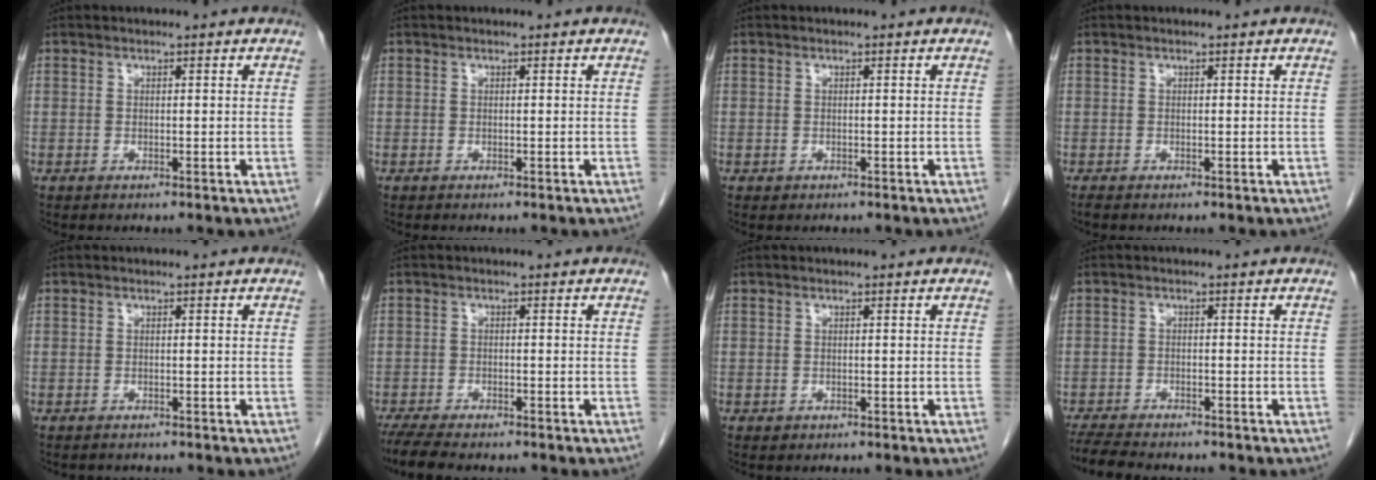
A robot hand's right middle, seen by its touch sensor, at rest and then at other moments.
{"total": 0.0}
{"total": 0.0}
{"total": 0.6, "force": [-0.6, 0.1, 0.2], "torque": [-0.013, -0.003, -0.010]}
{"total": 0.9, "force": [-0.9, 0.3, 0.0], "torque": [-0.010, -0.001, -0.013]}
{"total": 7.3, "force": [-6.2, 1.5, 3.6], "torque": [-0.064, -0.018, -0.100]}
{"total": 0.5, "force": [-0.3, 0.5, 0.1], "torque": [-0.007, 0.001, -0.001]}
{"total": 7.6, "force": [-6.8, 1.2, 3.1], "torque": [-0.053, -0.016, -0.110]}